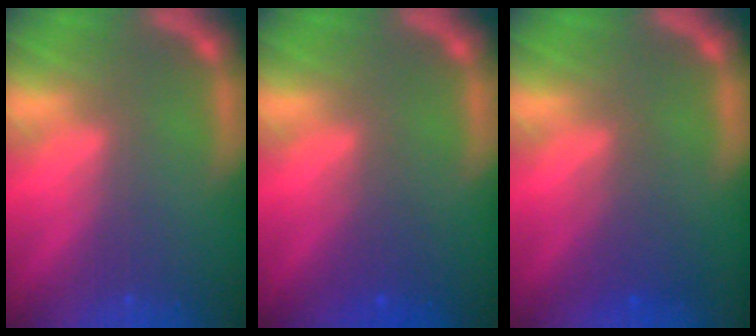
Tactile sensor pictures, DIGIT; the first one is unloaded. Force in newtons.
{"total": 1.9}
{"total": 2.4}